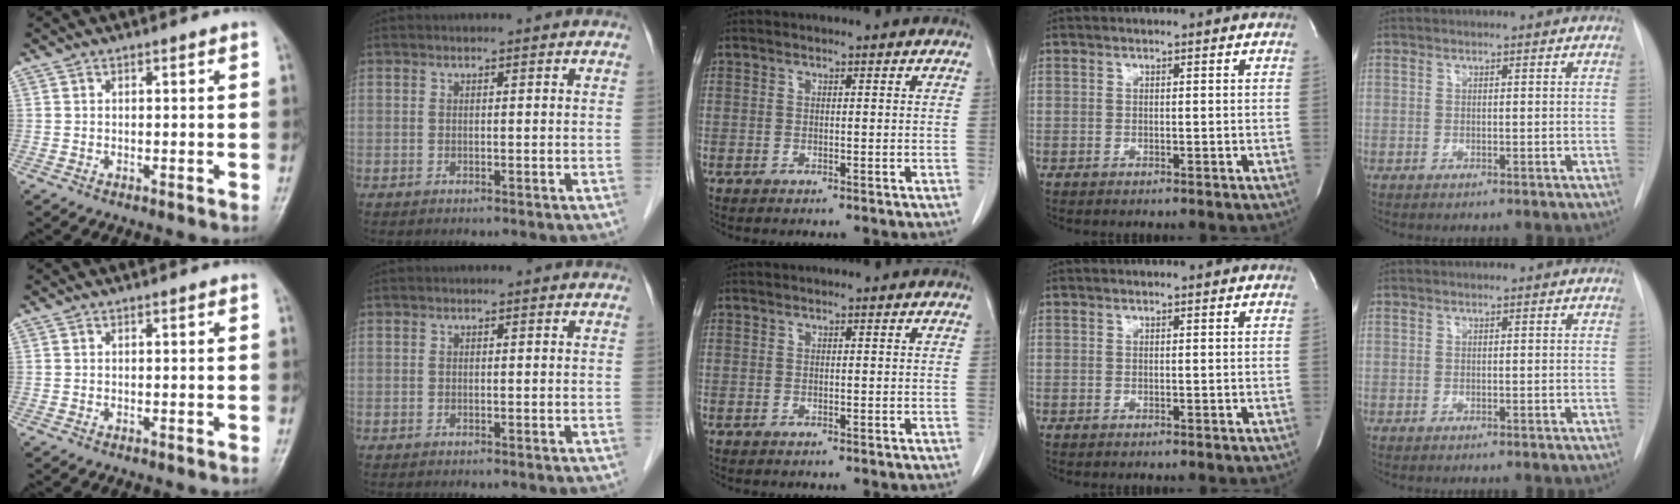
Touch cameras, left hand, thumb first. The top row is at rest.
{}